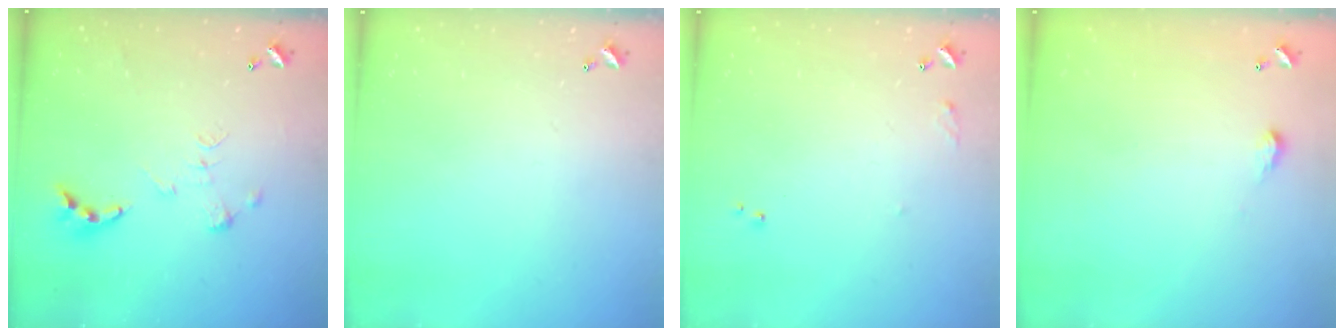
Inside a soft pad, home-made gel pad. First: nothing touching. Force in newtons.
{"total": 0.0}
{"total": 6.5, "press": 6.5, "slide": 0.7}
{"total": 2.0, "press": 2.0, "slide": 0.3}